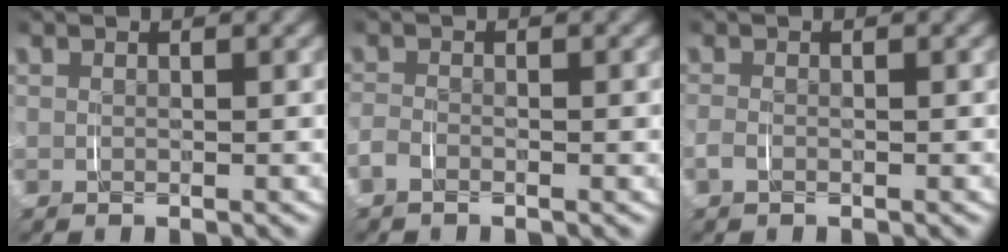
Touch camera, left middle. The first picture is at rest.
{"total": 1.2, "force": [-0.8, 0.6, 0.7], "torque": [-0.020, -0.001, -0.019]}
{"total": 0.9, "force": [-0.5, 0.5, 0.5], "torque": [-0.015, 0.000, -0.010]}